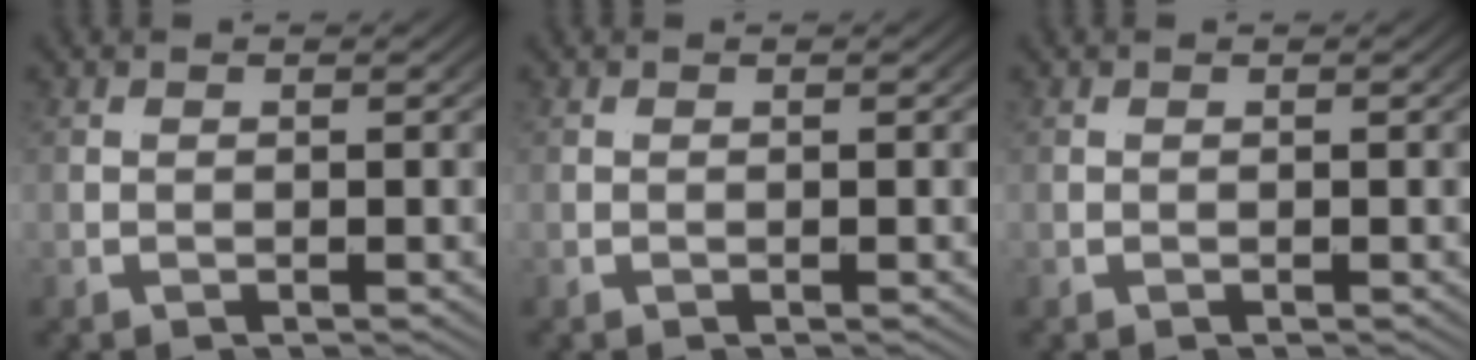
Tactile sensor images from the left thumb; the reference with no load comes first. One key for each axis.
{"total": 0.0}
{"total": 0.0}